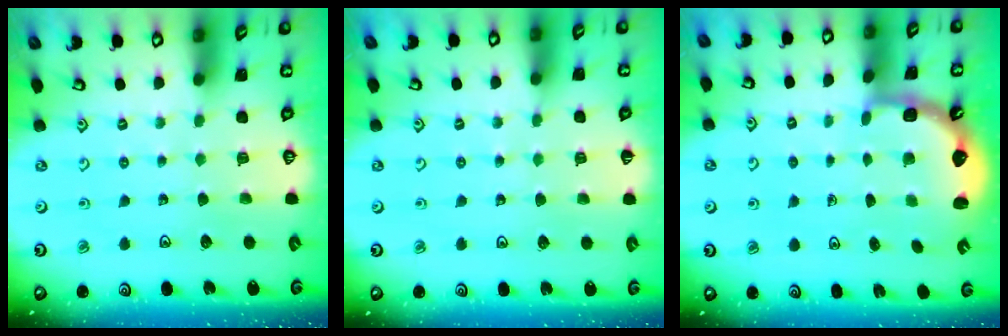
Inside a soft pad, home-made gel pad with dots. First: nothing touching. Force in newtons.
{"total": 2.2, "press": 2.1, "slide": 0.5}
{"total": 2.5, "press": 2.1, "slide": 1.3}